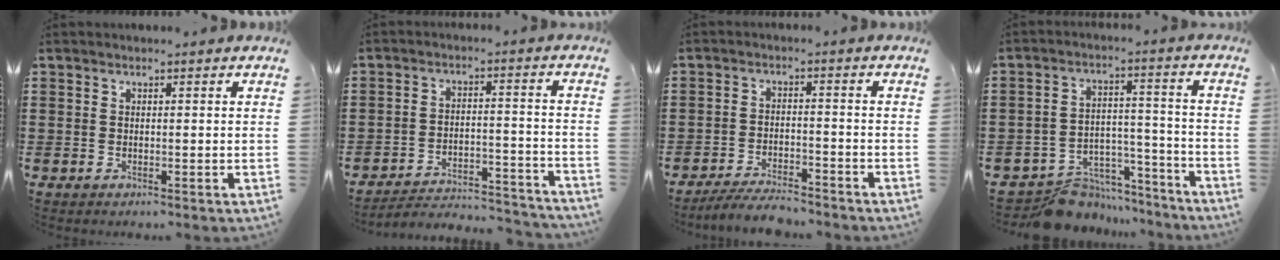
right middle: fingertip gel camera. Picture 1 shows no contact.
{"total": 3.6, "force": [-3.5, 0.5, 1.0], "torque": [-0.031, -0.002, -0.079]}
{"total": 4.8, "force": [-4.5, 0.6, 1.5], "torque": [-0.023, 0.003, -0.088]}
{"total": 8.1, "force": [-7.6, 2.6, 1.1], "torque": [-0.013, 0.031, -0.145]}